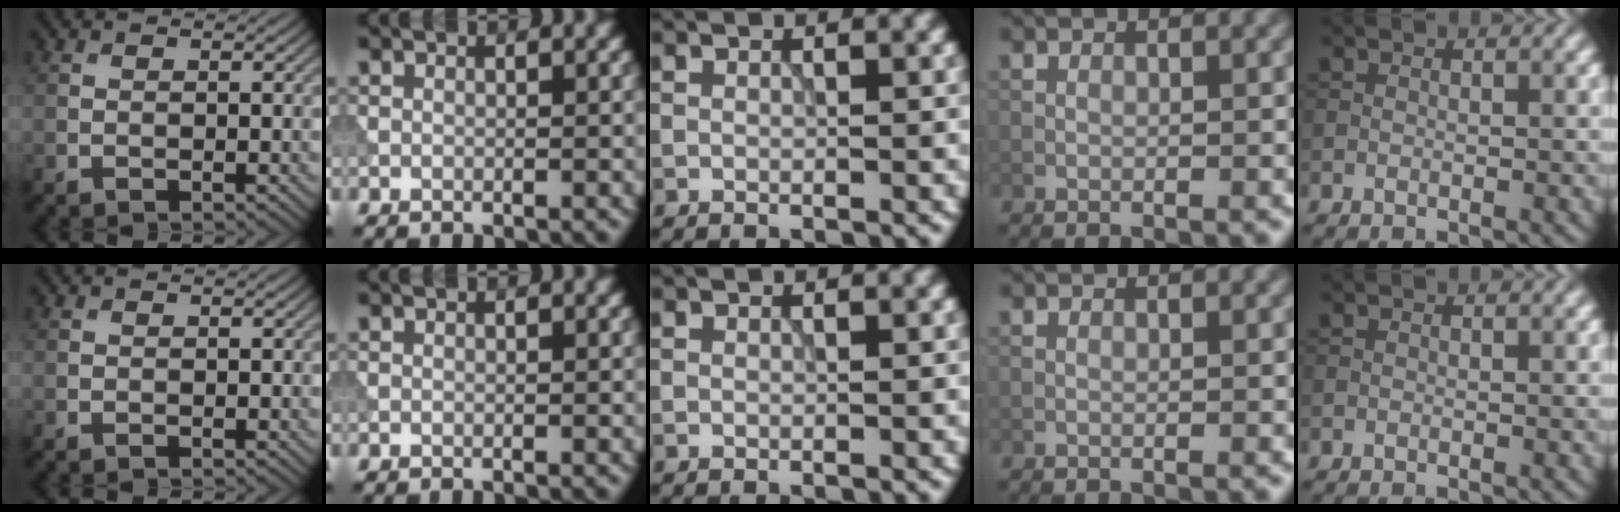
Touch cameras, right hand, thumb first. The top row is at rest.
{}